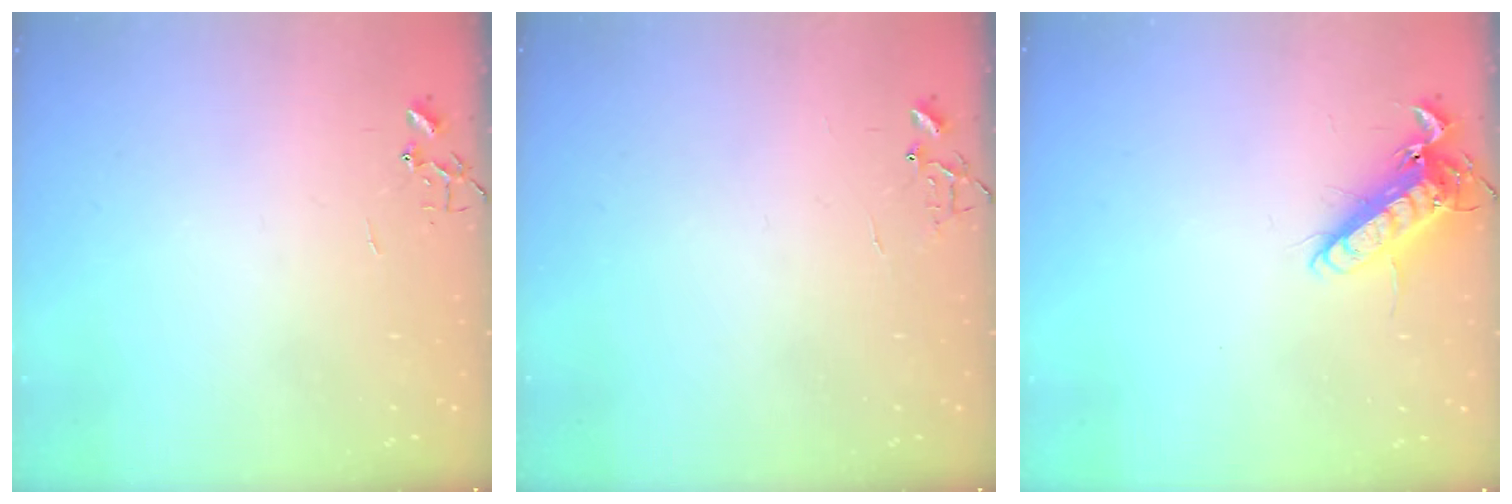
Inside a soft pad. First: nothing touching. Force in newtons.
{"total": 6.4, "press": 6.4, "slide": 0.6}
{"total": 12.8, "press": 12.7, "slide": 1.9}